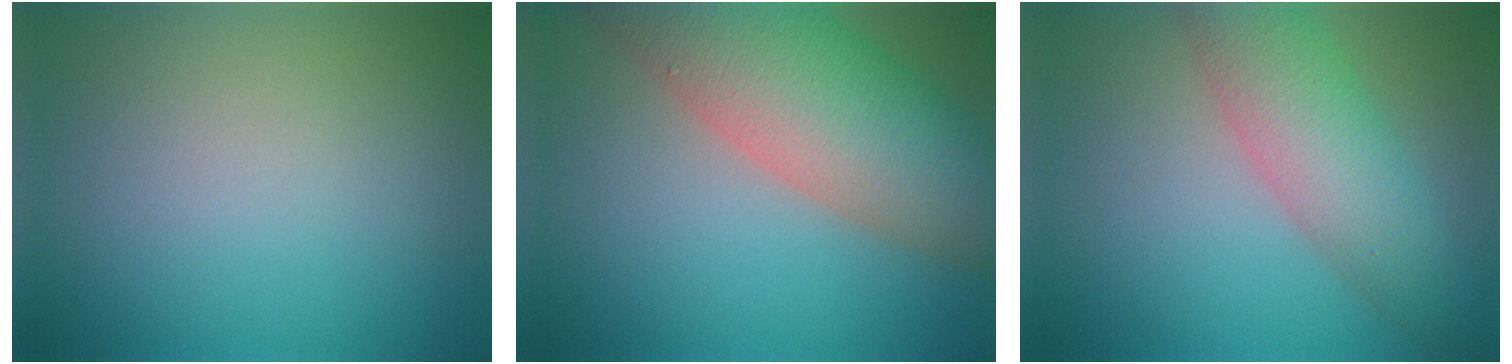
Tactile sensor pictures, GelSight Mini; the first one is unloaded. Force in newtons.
{"total": 11.9, "press": 11.9, "slide": 0.6}
{"total": 6.6, "press": 6.6, "slide": 0.2}